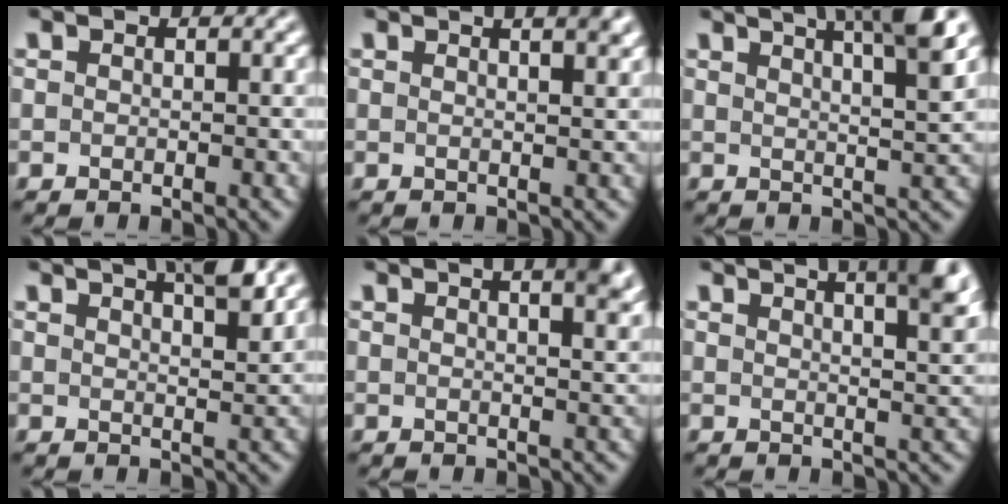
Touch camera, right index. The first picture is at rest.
{"total": 3.6, "force": [1.9, 0.3, 3.1], "torque": [-0.027, 0.005, 0.030]}
{"total": 8.0, "force": [5.0, 1.8, 5.9], "torque": [-0.064, 0.015, 0.071]}
{"total": 5.0, "force": [3.6, 0.4, 3.5], "torque": [-0.037, 0.004, 0.058]}
{"total": 7.5, "force": [3.9, 2.2, 6.0], "torque": [-0.055, 0.018, 0.052]}
{"total": 9.6, "force": [5.6, 3.0, 7.2], "torque": [-0.075, 0.014, 0.081]}